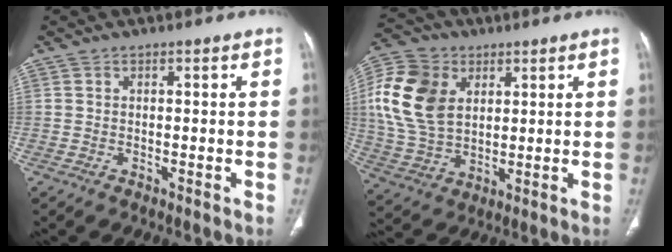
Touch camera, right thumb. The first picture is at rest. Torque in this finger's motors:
{"motor_torque": [0.72, 2.37, 1.46, 0.26, 0.12]}